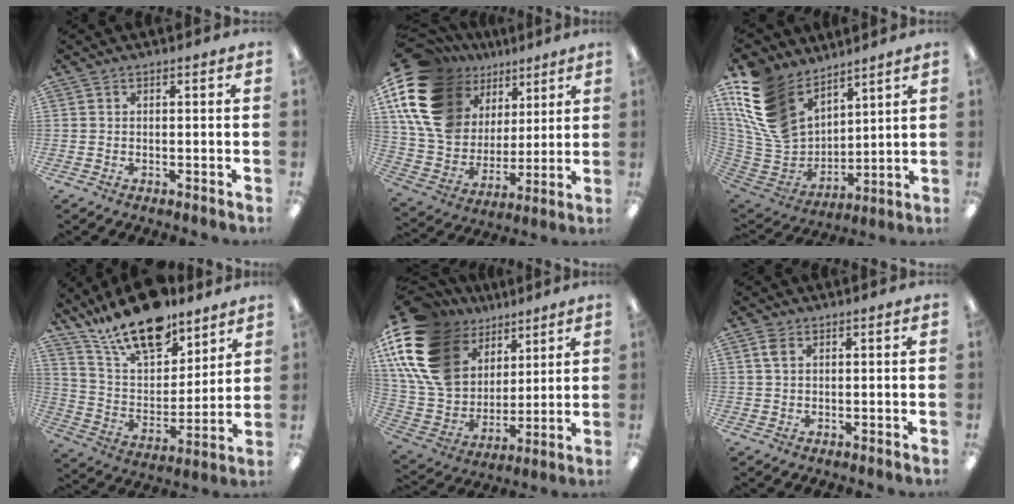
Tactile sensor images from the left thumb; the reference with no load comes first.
{"total": 20.6, "force": [10.6, 14.7, 9.9], "torque": [-0.197, -0.042, 0.209]}
{"total": 20.3, "force": [11.3, 13.2, 10.4], "torque": [-0.246, -0.063, 0.213]}
{"total": 18.5, "force": [14.4, 7.4, 9.0], "torque": [-0.173, -0.085, 0.256]}
{"total": 21.8, "force": [11.1, 15.0, 11.4], "torque": [-0.247, -0.046, 0.209]}
{"total": 2.9, "force": [1.5, 1.7, 1.9], "torque": [-0.043, 0.003, 0.026]}